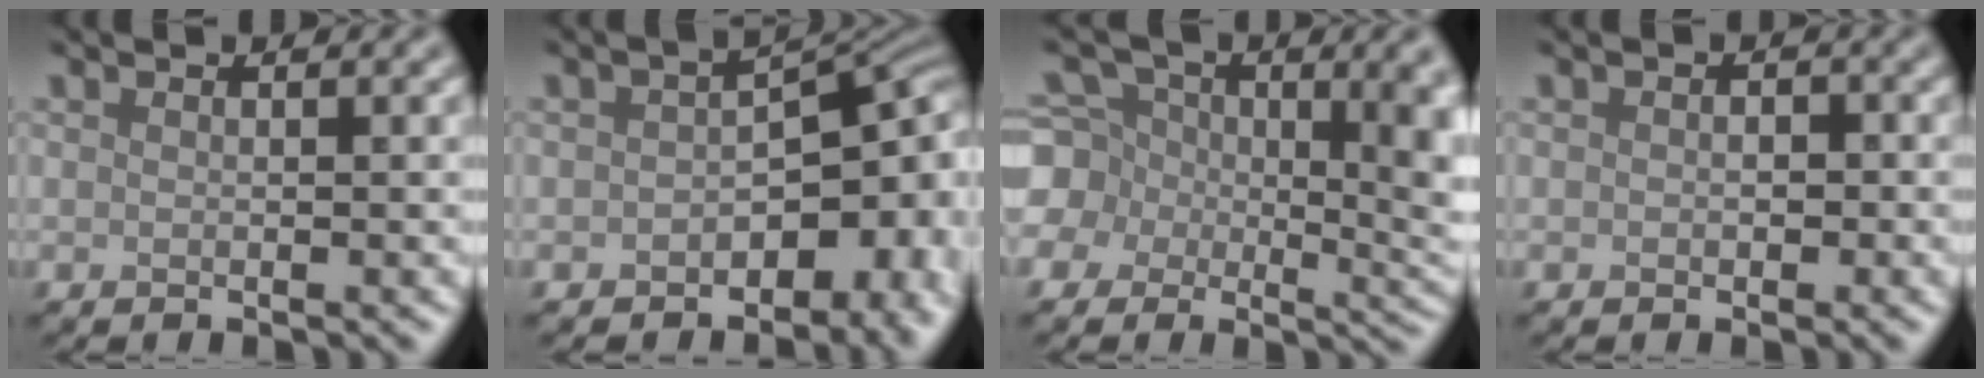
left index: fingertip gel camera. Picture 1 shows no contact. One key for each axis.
{"total": 10.2, "fx": -2.6, "fy": 6.1, "fz": 7.7, "tx": -0.072, "ty": -0.012, "tz": -0.038}
{"total": 12.8, "fx": 0.4, "fy": 9.8, "fz": 8.2, "tx": -0.117, "ty": -0.013, "tz": -0.004}
{"total": 0.8, "fx": -0.1, "fy": 0.7, "fz": 0.4, "tx": -0.004, "ty": -0.004, "tz": -0.002}